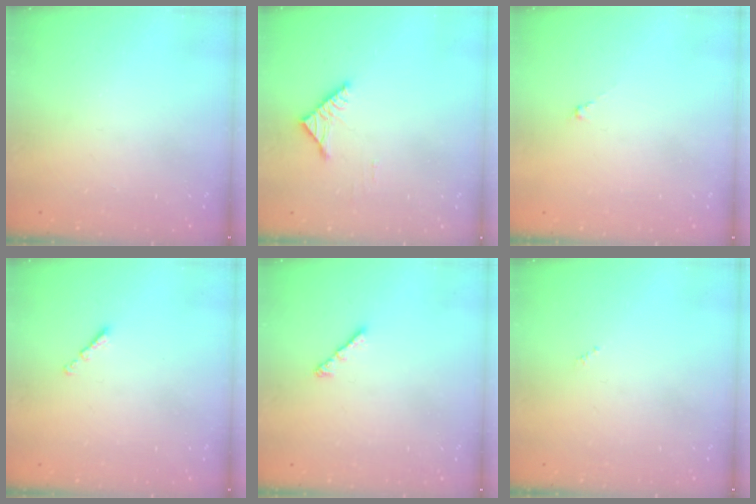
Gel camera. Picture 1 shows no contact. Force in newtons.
{"total": 4.8, "press": 4.7, "slide": 0.8}
{"total": 0.0}
{"total": 0.8, "press": 0.7, "slide": 0.4}
{"total": 2.4, "press": 2.3, "slide": 0.6}
{"total": 0.0}